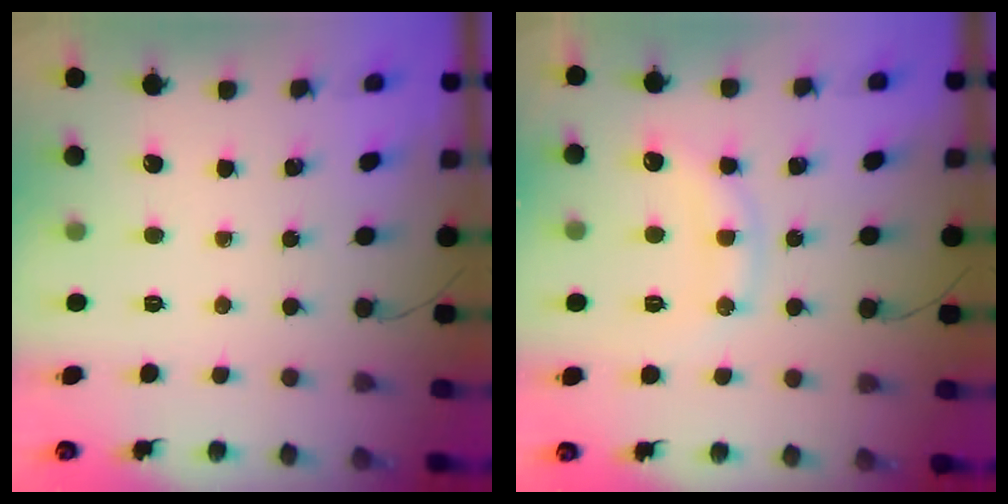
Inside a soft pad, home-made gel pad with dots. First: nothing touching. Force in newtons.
{"total": 12.8, "press": 12.8, "slide": 0.6}